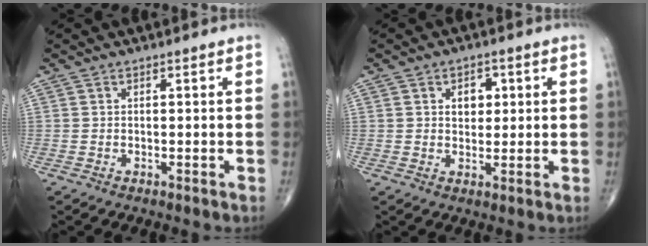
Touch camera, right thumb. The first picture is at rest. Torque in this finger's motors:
{"motor_torque": [0.17, 0.04, 0.55, 0.30, 0.04]}